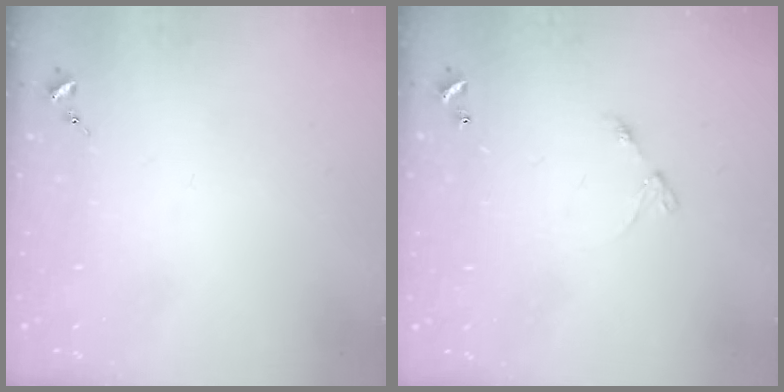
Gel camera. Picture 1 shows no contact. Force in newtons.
{"total": 4.7, "press": 4.7, "slide": 0.4}